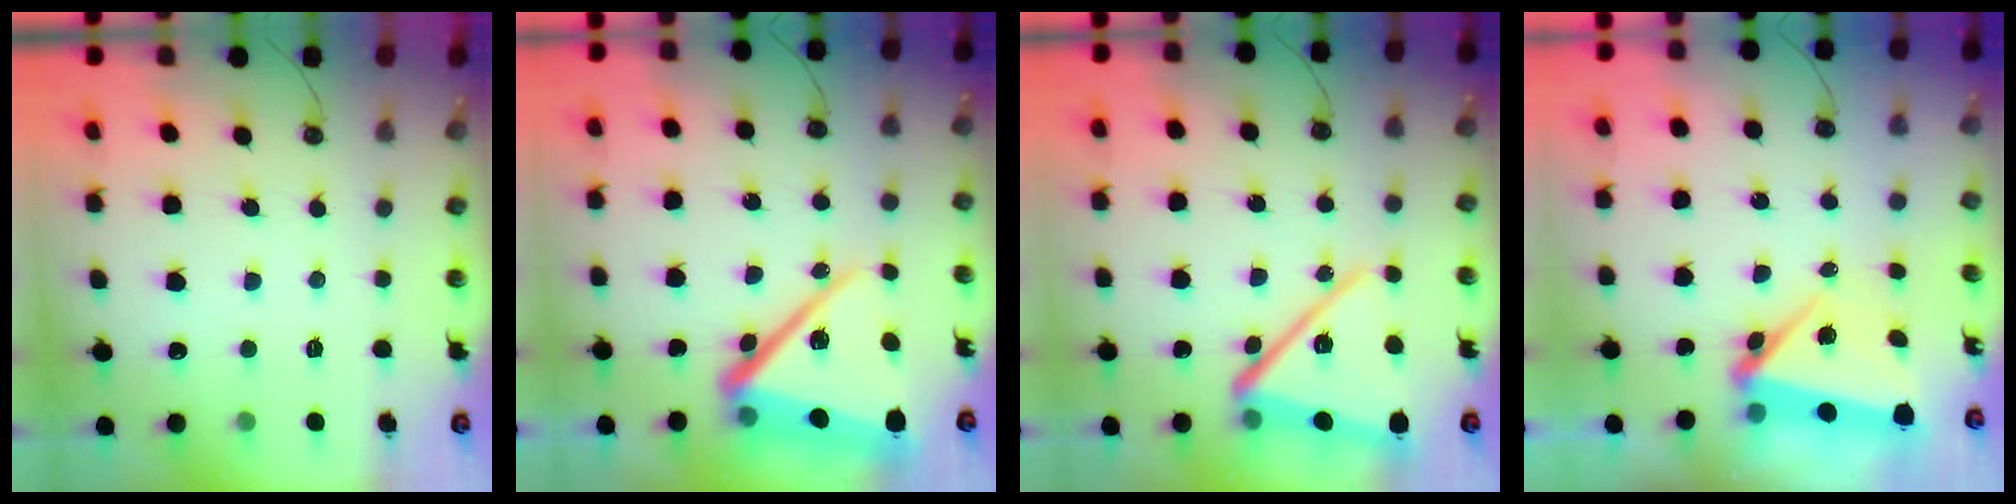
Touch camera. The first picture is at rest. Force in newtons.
{"total": 20.4, "press": 20.3, "slide": 1.5}
{"total": 18.4, "press": 18.3, "slide": 1.6}
{"total": 10.6, "press": 5.6, "slide": 9.0}